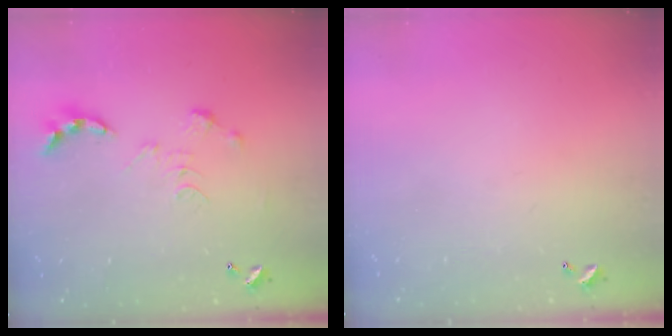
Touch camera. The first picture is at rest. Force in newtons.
{"total": 0.0}